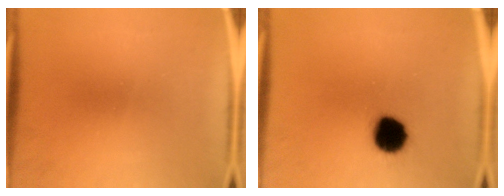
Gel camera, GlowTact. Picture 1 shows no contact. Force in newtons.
{"total": 10.1}